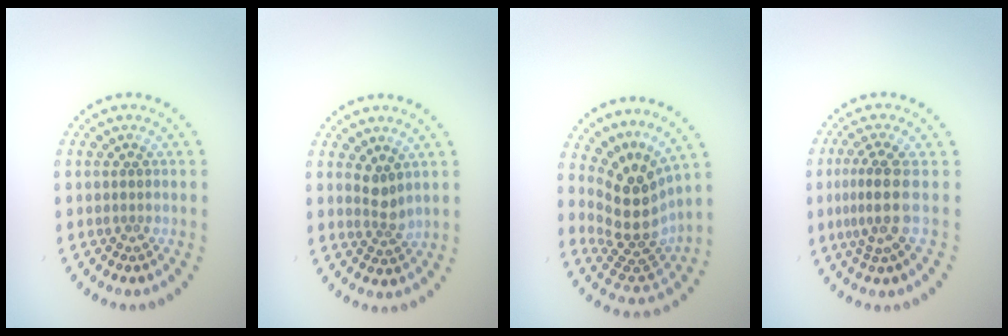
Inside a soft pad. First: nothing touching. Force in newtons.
{"total": 1.9, "press": 1.4, "slide": 1.2}
{"total": 5.0, "press": 3.4, "slide": 3.6}
{"total": 3.2, "press": 2.3, "slide": 2.2}